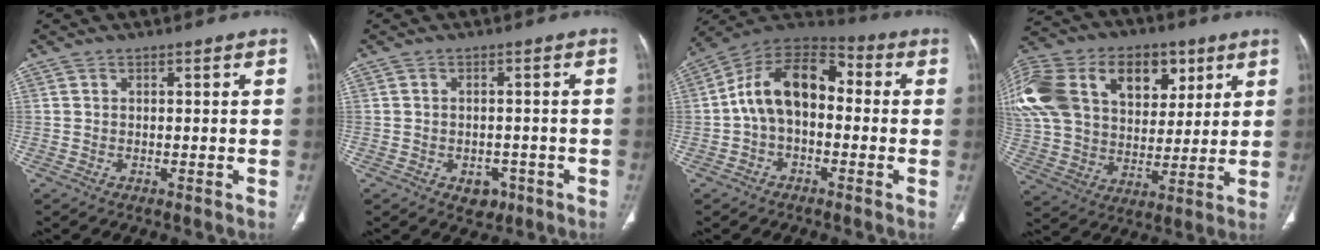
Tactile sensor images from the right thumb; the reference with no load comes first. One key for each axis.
{"total": 3.7, "fx": -1.7, "fy": 2.7, "fz": 1.9, "tx": -0.008, "ty": 0.009, "tz": -0.015}
{"total": 14.2, "fx": -0.2, "fy": 9.0, "fz": 11.0, "tx": -0.166, "ty": 0.047, "tz": -0.018}
{"total": 33.8, "fx": 12.7, "fy": 22.7, "fz": 21.6, "tx": -0.459, "ty": 0.068, "tz": 0.233}